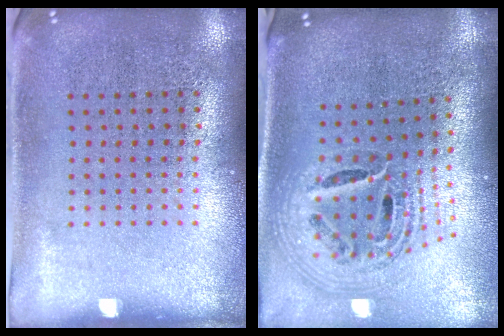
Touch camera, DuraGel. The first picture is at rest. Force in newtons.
{"total": 1.9, "press": 1.4, "slide": 1.2}